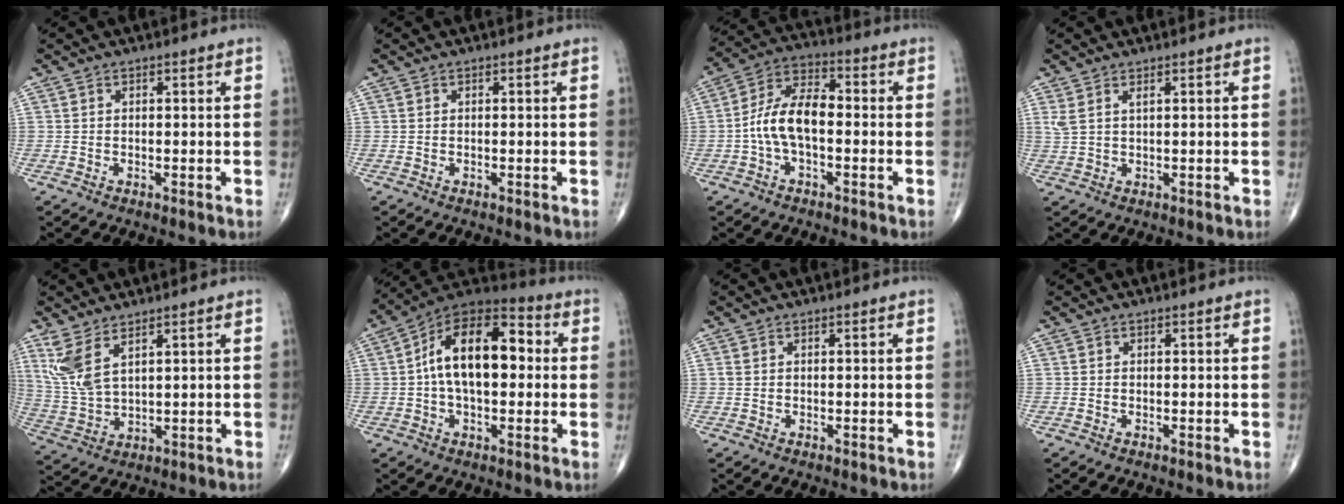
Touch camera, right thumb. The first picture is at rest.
{"total": 0.0}
{"total": 10.3, "force": [-1.4, 5.4, 8.7], "torque": [-0.164, 0.039, -0.036]}
{"total": 2.6, "force": [1.4, 0.6, 2.1], "torque": [-0.053, 0.004, 0.037]}
{"total": 8.0, "force": [4.6, 3.0, 5.9], "torque": [-0.135, -0.019, 0.108]}
{"total": 17.2, "force": [1.5, 9.2, 14.4], "torque": [-0.226, 0.039, 0.013]}
{"total": 0.6, "force": [0.2, 0.4, 0.4], "torque": [-0.009, 0.006, 0.006]}
{"total": 0.0}